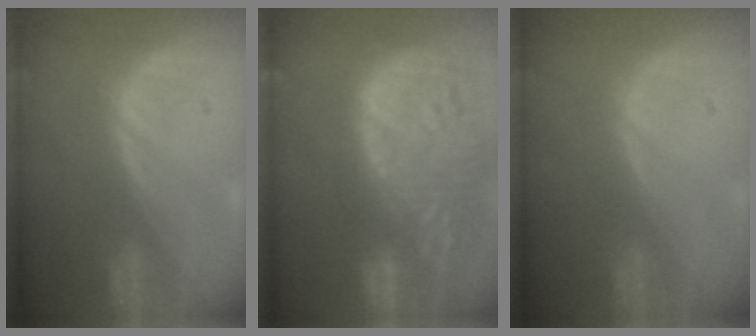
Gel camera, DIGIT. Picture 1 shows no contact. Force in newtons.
{"total": 16.0, "press": 13.2, "slide": 9.1}
{"total": 0.0}